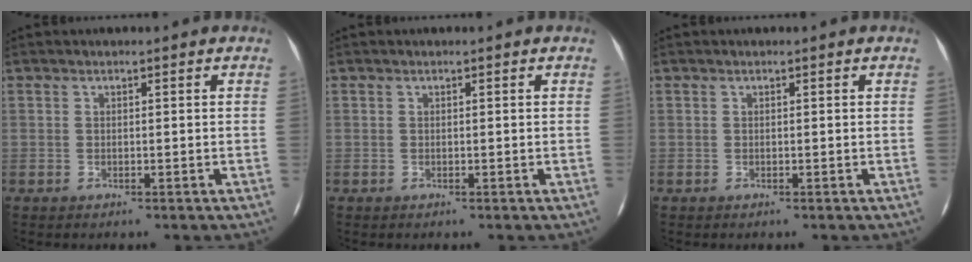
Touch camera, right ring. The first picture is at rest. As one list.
[{"total": 0.0}, {"total": 0.0}]